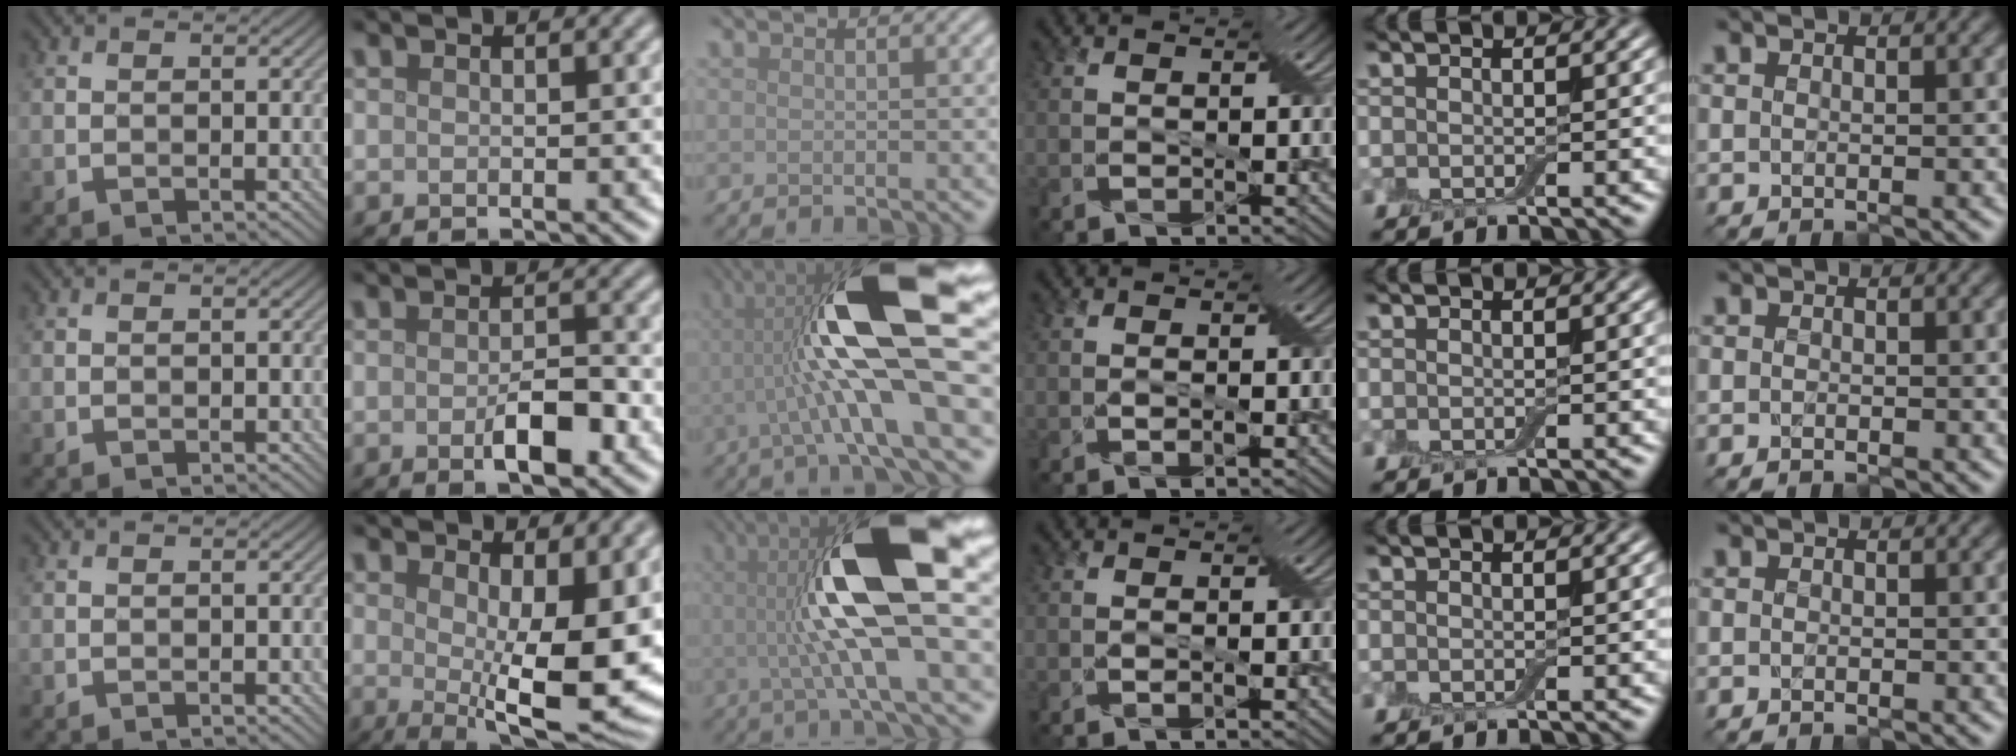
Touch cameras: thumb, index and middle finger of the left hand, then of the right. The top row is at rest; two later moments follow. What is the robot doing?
{"motion": "cut", "object": "aluminum foil"}